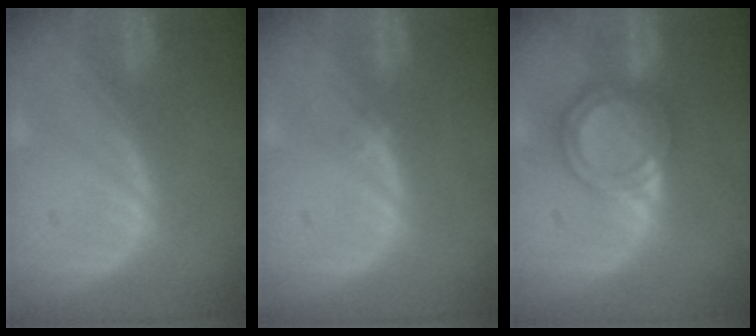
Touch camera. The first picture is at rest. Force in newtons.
{"total": 0.8, "press": 0.7, "slide": 0.4}
{"total": 6.2, "press": 5.4, "slide": 2.9}